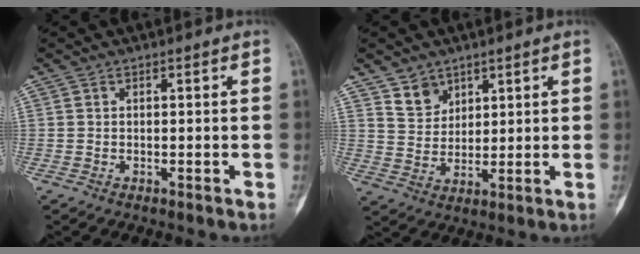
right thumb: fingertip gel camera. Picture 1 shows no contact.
{"total": 5.2, "force": [3.7, 3.5, 1.1], "torque": [0.002, -0.031, 0.076]}